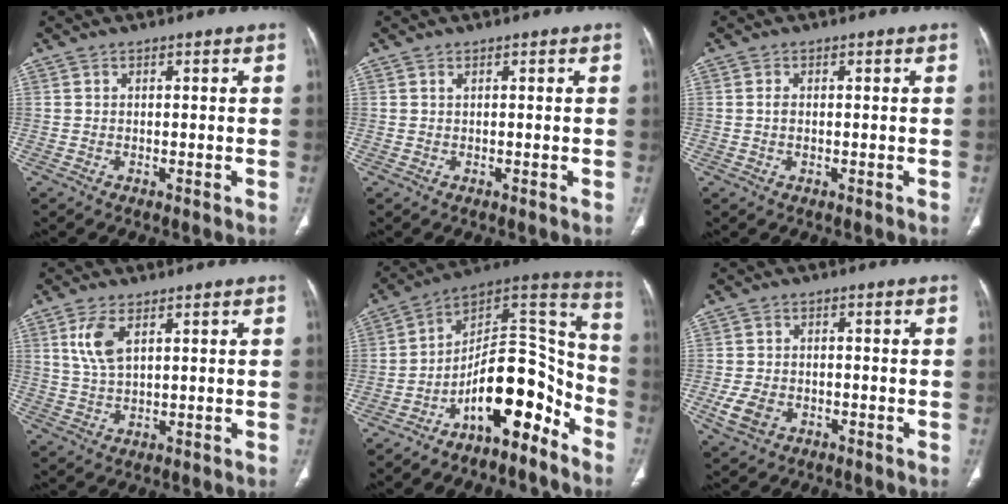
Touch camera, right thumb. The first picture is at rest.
{"total": 0.0}
{"total": 1.4, "force": [0.0, 0.8, 1.1], "torque": [-0.025, 0.000, -0.002]}
{"total": 5.8, "force": [2.5, 2.6, 4.6], "torque": [-0.103, -0.006, 0.059]}
{"total": 16.8, "force": [-9.9, 7.2, 11.6], "torque": [-0.142, 0.124, -0.166]}
{"total": 5.3, "force": [-2.0, 3.9, 3.0], "torque": [-0.064, 0.006, -0.031]}